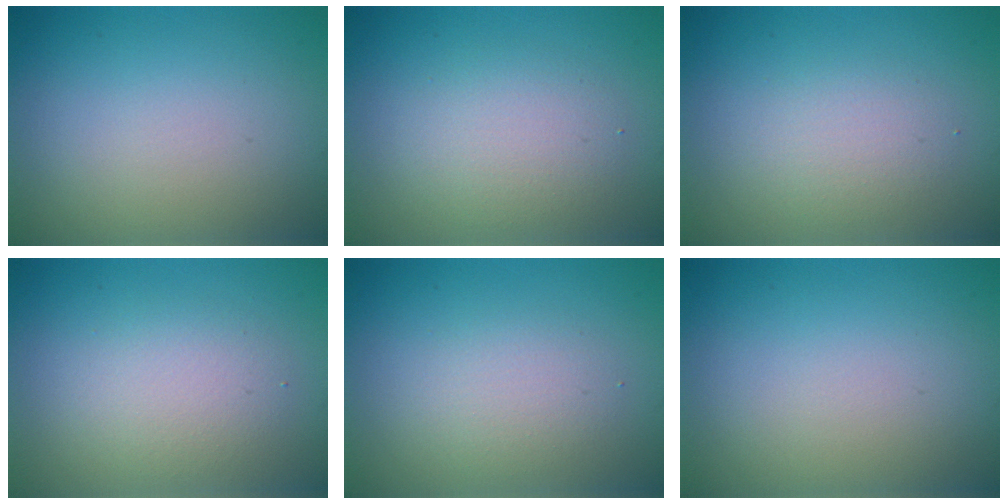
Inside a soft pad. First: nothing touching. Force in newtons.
{"total": 3.2, "press": 3.1, "slide": 0.2}
{"total": 2.1, "press": 2.0, "slide": 0.1}
{"total": 2.9, "press": 2.8, "slide": 0.2}
{"total": 2.1, "press": 2.0, "slide": 0.1}
{"total": 0.0}